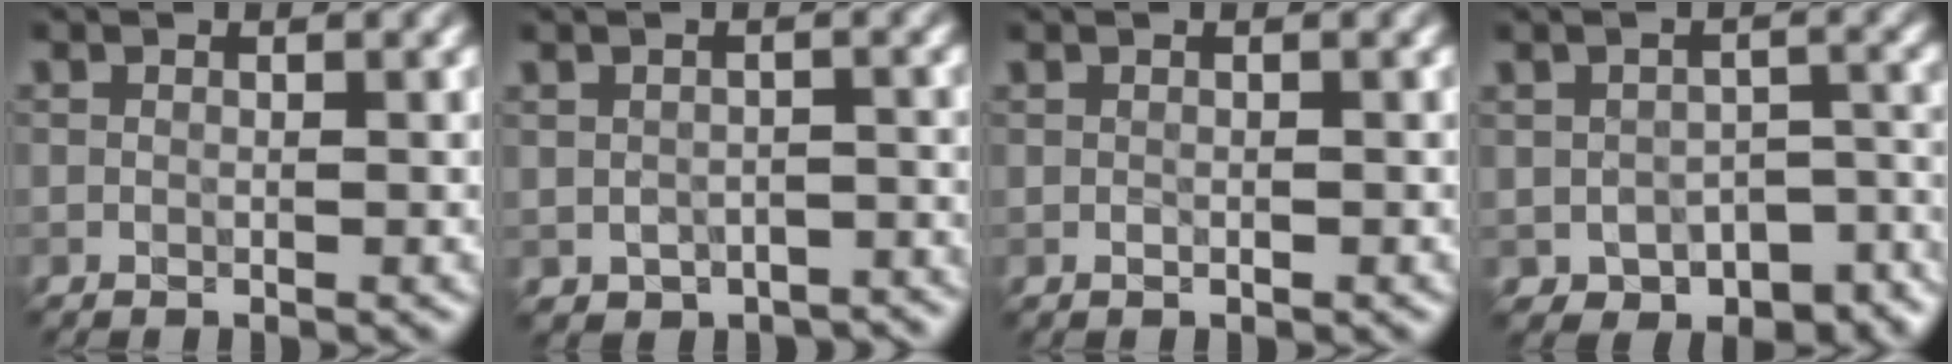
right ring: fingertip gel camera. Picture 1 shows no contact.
{"total": 2.8, "force": [-2.1, 1.7, 0.8], "torque": [-0.005, -0.015, -0.025]}
{"total": 0.0}
{"total": 6.4, "force": [-4.5, 3.6, 2.7], "torque": [-0.031, -0.025, -0.051]}